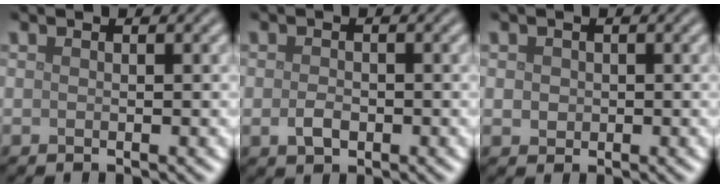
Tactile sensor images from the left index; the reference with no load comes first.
{"total": 1.7, "force": [-0.4, 1.1, 1.1], "torque": [-0.023, -0.002, -0.009]}
{"total": 1.2, "force": [0.1, 1.1, 0.4], "torque": [-0.004, -0.003, 0.003]}